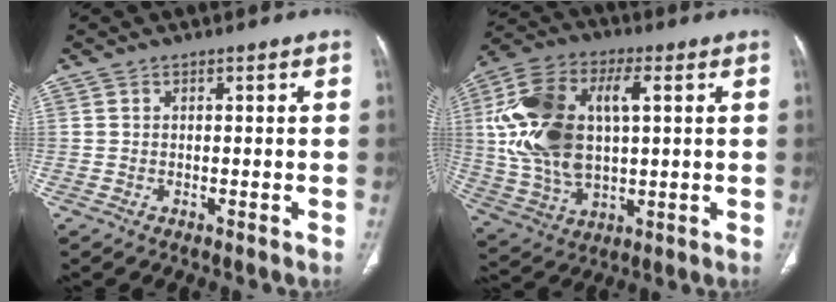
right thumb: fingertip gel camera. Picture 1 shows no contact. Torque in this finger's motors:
{"motor_torque": [2.53, 2.48, 2.27, 0.39, 0.29]}